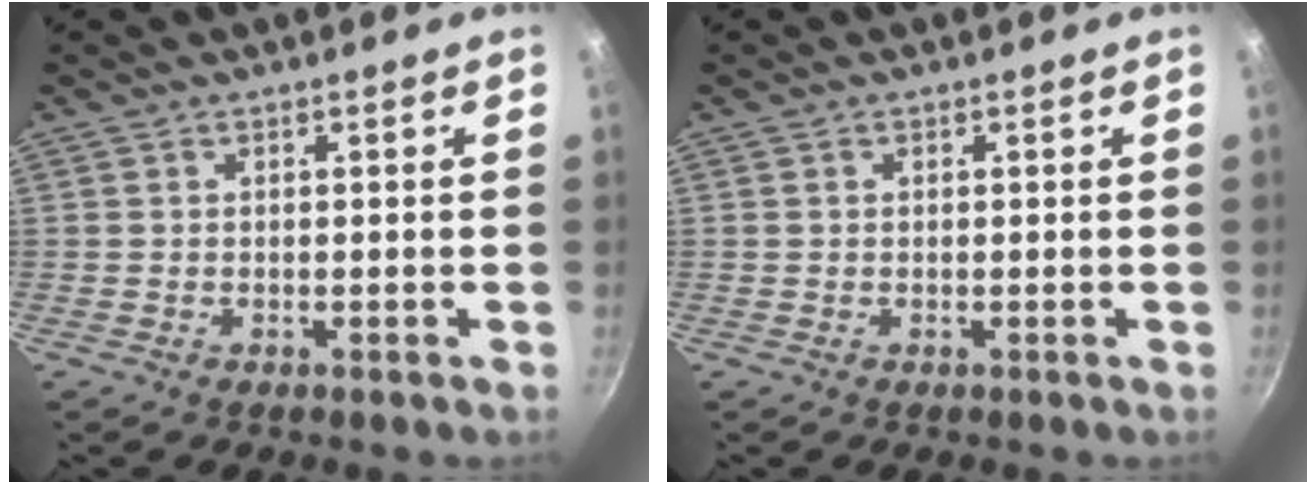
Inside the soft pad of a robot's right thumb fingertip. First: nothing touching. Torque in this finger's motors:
{"motor_torque": [-0.07, -0.16, 0.22, -0.06, -0.01]}